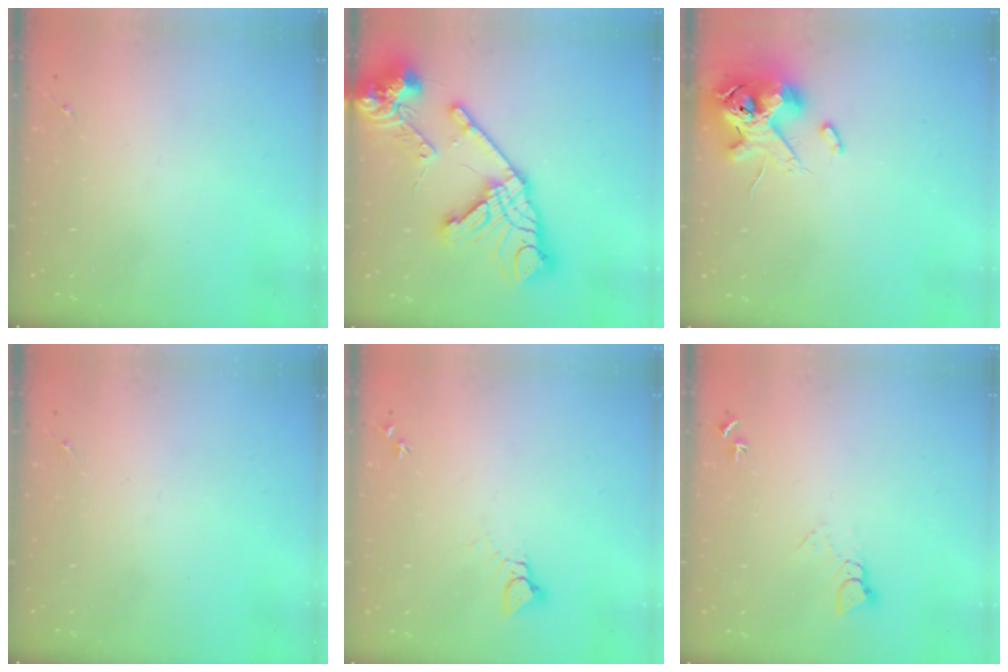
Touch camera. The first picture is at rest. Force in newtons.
{"total": 26.8, "press": 26.6, "slide": 3.3}
{"total": 13.3, "press": 13.1, "slide": 2.1}
{"total": 0.0}
{"total": 3.7, "press": 3.7, "slide": 0.2}
{"total": 4.5, "press": 4.5, "slide": 0.3}